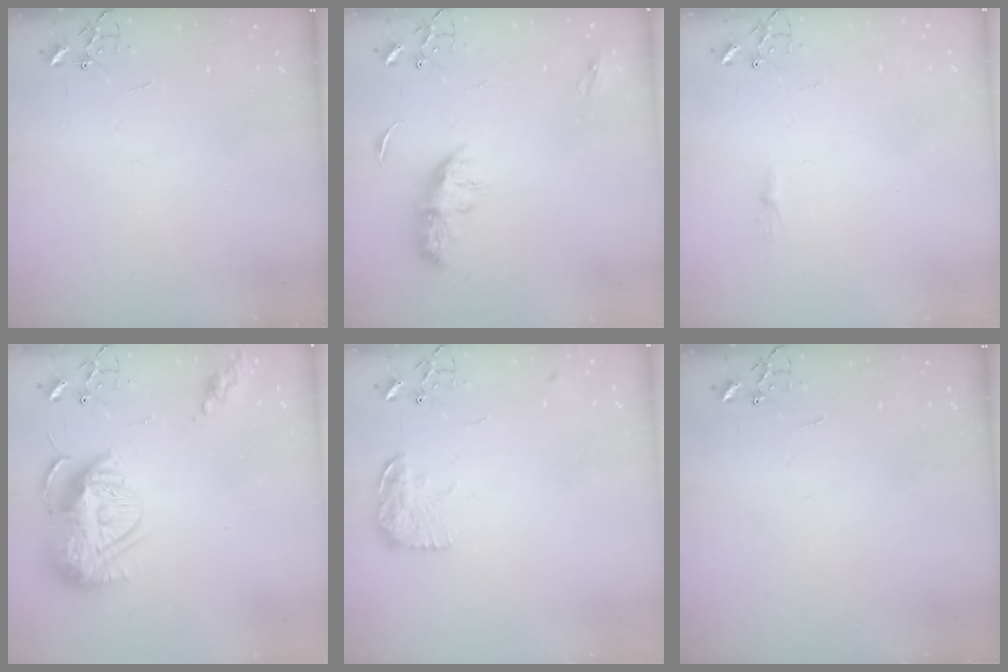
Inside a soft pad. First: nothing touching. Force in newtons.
{"total": 8.3, "press": 8.3, "slide": 0.4}
{"total": 4.1, "press": 4.1, "slide": 0.5}
{"total": 15.8, "press": 15.8, "slide": 1.4}
{"total": 12.3, "press": 12.3, "slide": 0.5}
{"total": 0.0}